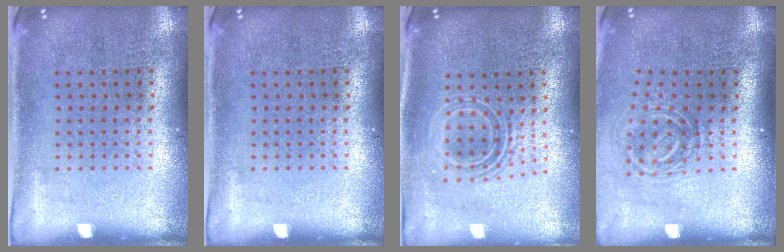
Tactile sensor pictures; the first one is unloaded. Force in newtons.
{"total": 0.0}
{"total": 1.7, "press": 1.4, "slide": 1.1}
{"total": 1.8, "press": 1.2, "slide": 1.4}